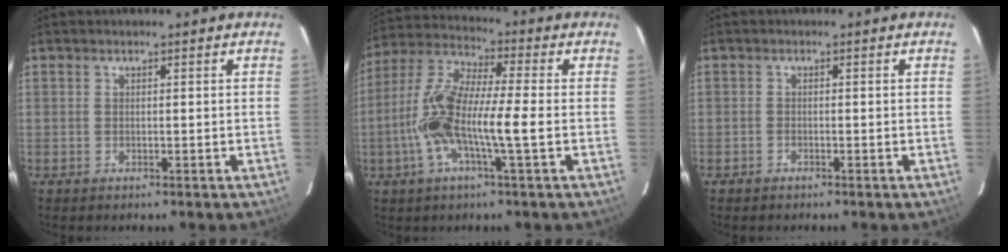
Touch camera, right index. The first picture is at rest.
{"total": 12.7, "force": [-2.4, 1.6, 12.4], "torque": [-0.262, 0.011, -0.055]}
{"total": 0.6, "force": [-0.5, 0.2, 0.1], "torque": [-0.007, 0.000, -0.008]}